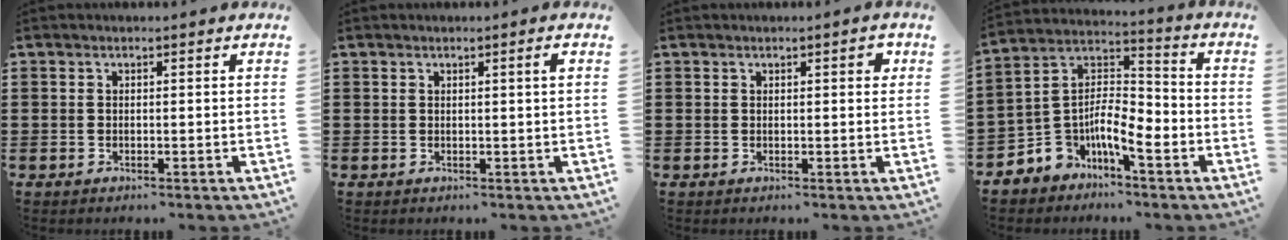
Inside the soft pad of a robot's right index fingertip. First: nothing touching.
{"total": 1.1, "force": [0.3, -0.2, 1.1], "torque": [-0.019, -0.001, 0.003]}
{"total": 1.2, "force": [0.3, 0.3, 1.1], "torque": [-0.013, 0.001, 0.001]}
{"total": 6.7, "force": [-3.4, 4.1, 4.2], "torque": [-0.101, -0.019, -0.070]}